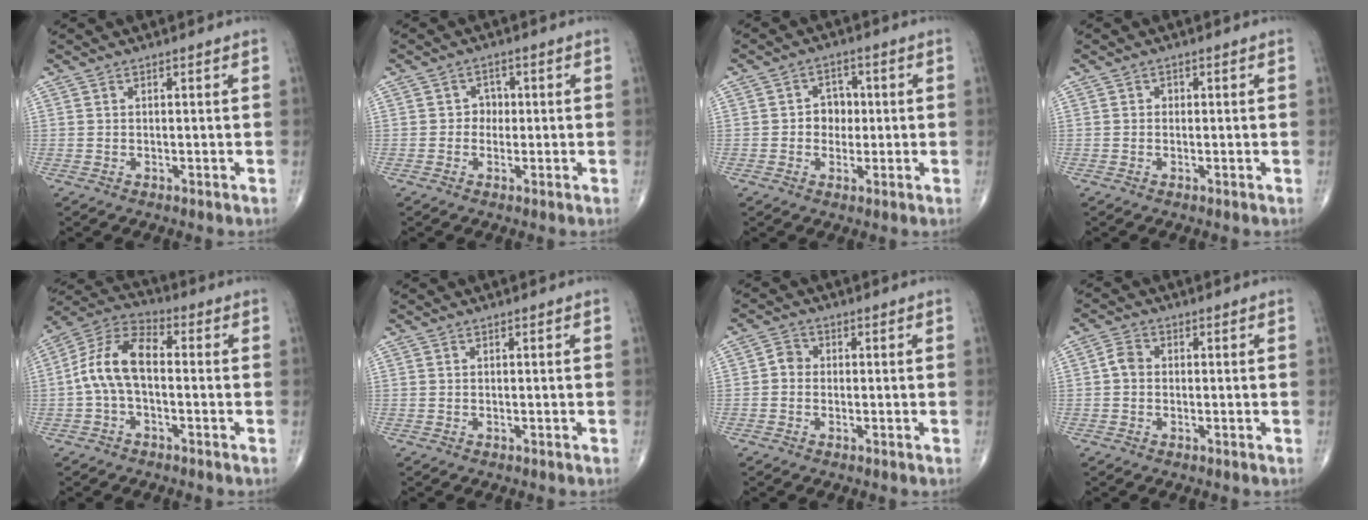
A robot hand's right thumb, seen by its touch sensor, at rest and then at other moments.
{"total": 2.5, "force": [-0.1, 2.3, 1.0], "torque": [0.005, 0.009, -0.010]}
{"total": 4.7, "force": [0.0, 4.0, 2.6], "torque": [-0.007, 0.009, -0.006]}
{"total": 0.7, "force": [0.0, 0.7, 0.3], "torque": [0.001, 0.002, -0.003]}
{"total": 10.7, "force": [-0.7, 5.7, 9.0], "torque": [-0.176, 0.036, -0.023]}
{"total": 0.0}
{"total": 2.5, "force": [-0.3, 2.2, 1.2], "torque": [-0.007, 0.006, -0.014]}
{"total": 2.7, "force": [-0.2, 2.2, 1.6], "torque": [-0.025, 0.009, -0.010]}